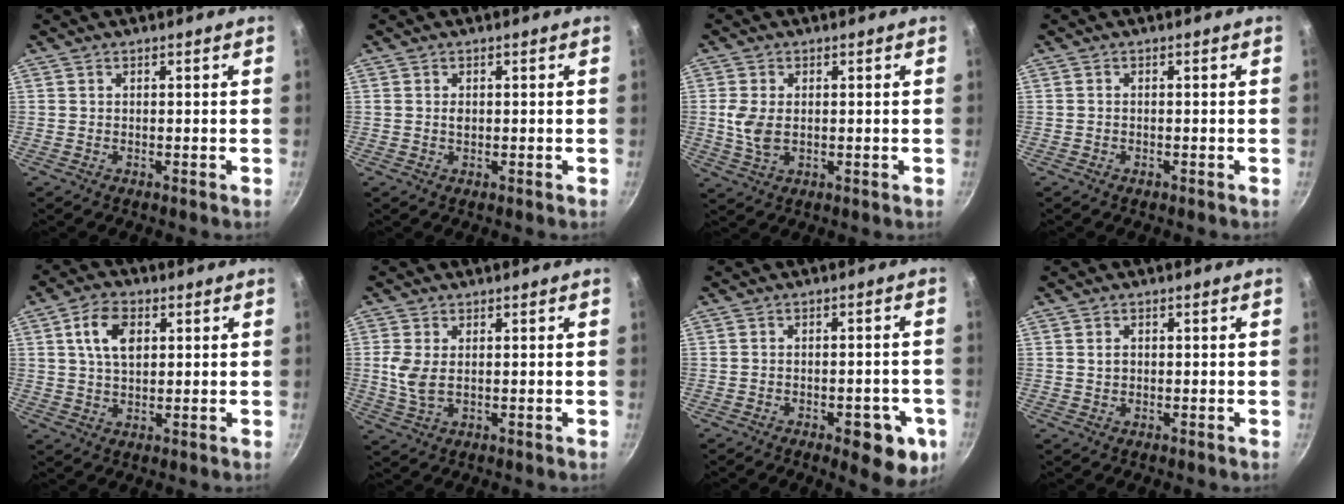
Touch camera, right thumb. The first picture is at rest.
{"total": 1.1, "force": [0.1, 0.7, 0.8], "torque": [-0.010, 0.000, 0.004]}
{"total": 5.4, "force": [0.2, 3.3, 4.2], "torque": [-0.097, -0.003, 0.007]}
{"total": 0.6, "force": [-0.4, 0.4, 0.3], "torque": [-0.005, 0.001, -0.007]}
{"total": 7.9, "force": [2.4, 4.7, 5.9], "torque": [-0.098, -0.001, 0.042]}
{"total": 4.9, "force": [0.4, 2.8, 4.0], "torque": [-0.099, -0.004, 0.012]}
{"total": 9.6, "force": [-4.4, 4.0, 7.5], "torque": [-0.068, 0.019, -0.050]}
{"total": 1.5, "force": [0.2, 1.1, 0.9], "torque": [-0.012, 0.001, 0.006]}